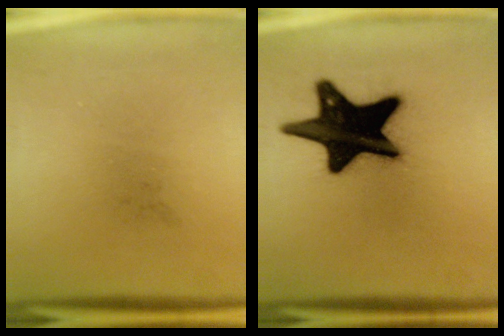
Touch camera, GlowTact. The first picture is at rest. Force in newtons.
{"total": 20.2}